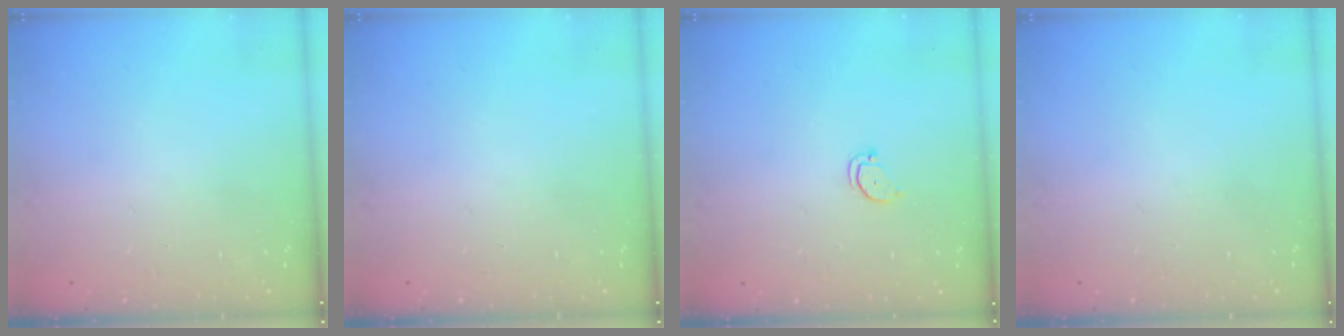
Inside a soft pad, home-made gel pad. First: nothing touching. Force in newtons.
{"total": 0.0}
{"total": 2.2, "press": 2.2, "slide": 0.2}
{"total": 0.0}